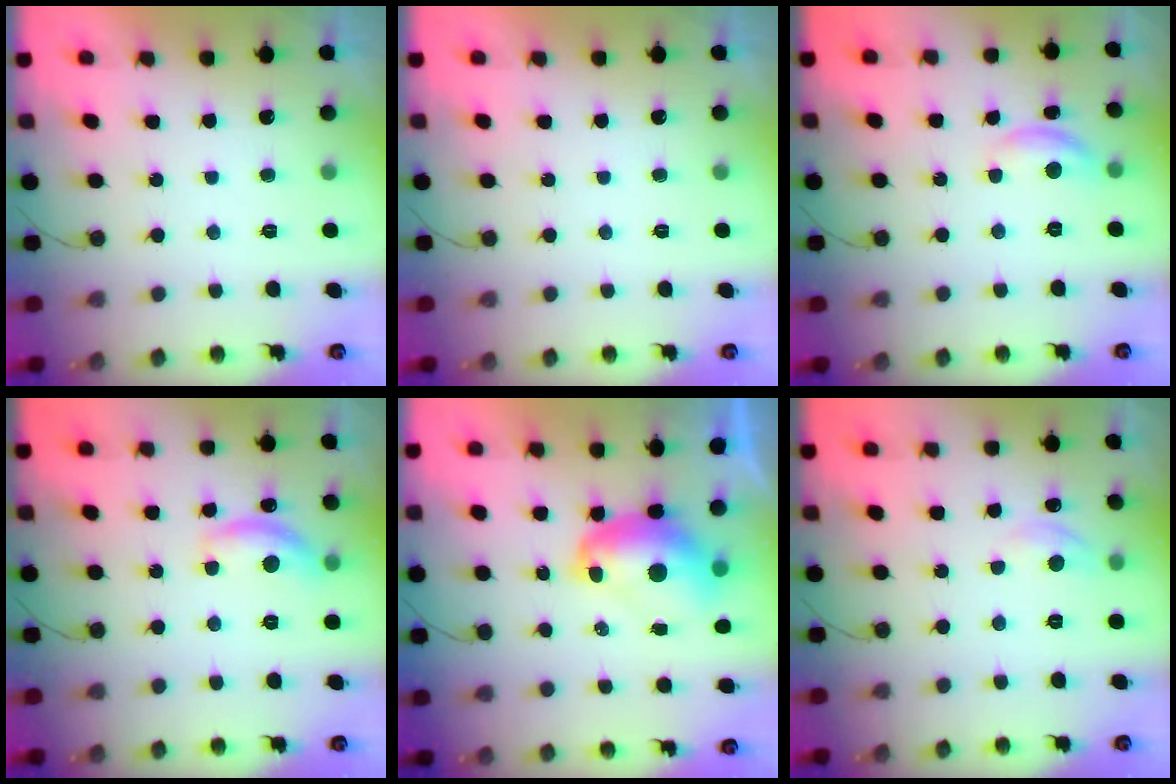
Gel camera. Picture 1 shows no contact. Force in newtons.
{"total": 0.0}
{"total": 8.7, "press": 8.7, "slide": 0.3}
{"total": 12.1, "press": 12.0, "slide": 0.7}
{"total": 10.1, "press": 10.0, "slide": 1.1}
{"total": 5.2, "press": 5.1, "slide": 0.7}